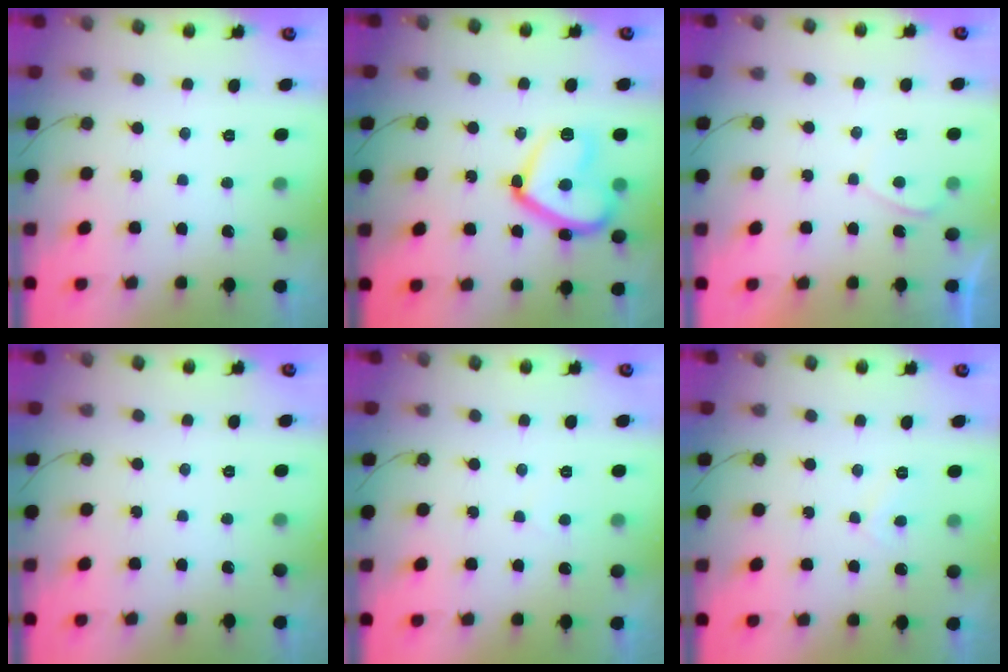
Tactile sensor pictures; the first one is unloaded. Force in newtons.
{"total": 18.3, "press": 18.3, "slide": 1.6}
{"total": 0.6, "press": 0.4, "slide": 0.5}
{"total": 0.0}
{"total": 3.0, "press": 3.0, "slide": 0.3}
{"total": 3.7, "press": 3.6, "slide": 0.6}